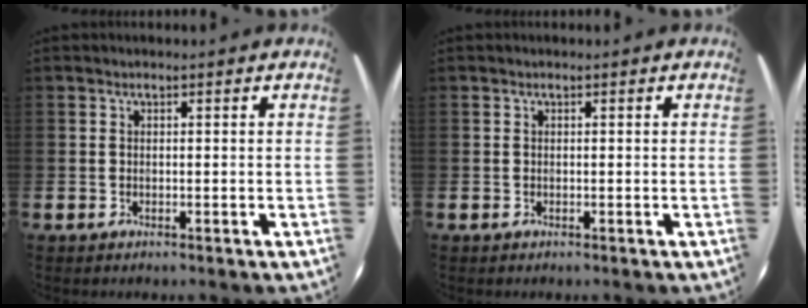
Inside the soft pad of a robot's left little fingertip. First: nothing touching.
{"total": 0.0}